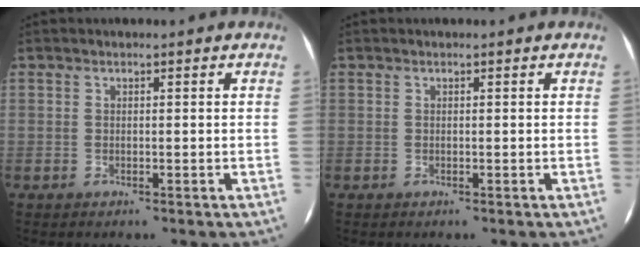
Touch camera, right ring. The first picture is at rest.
{"total": 0.0}